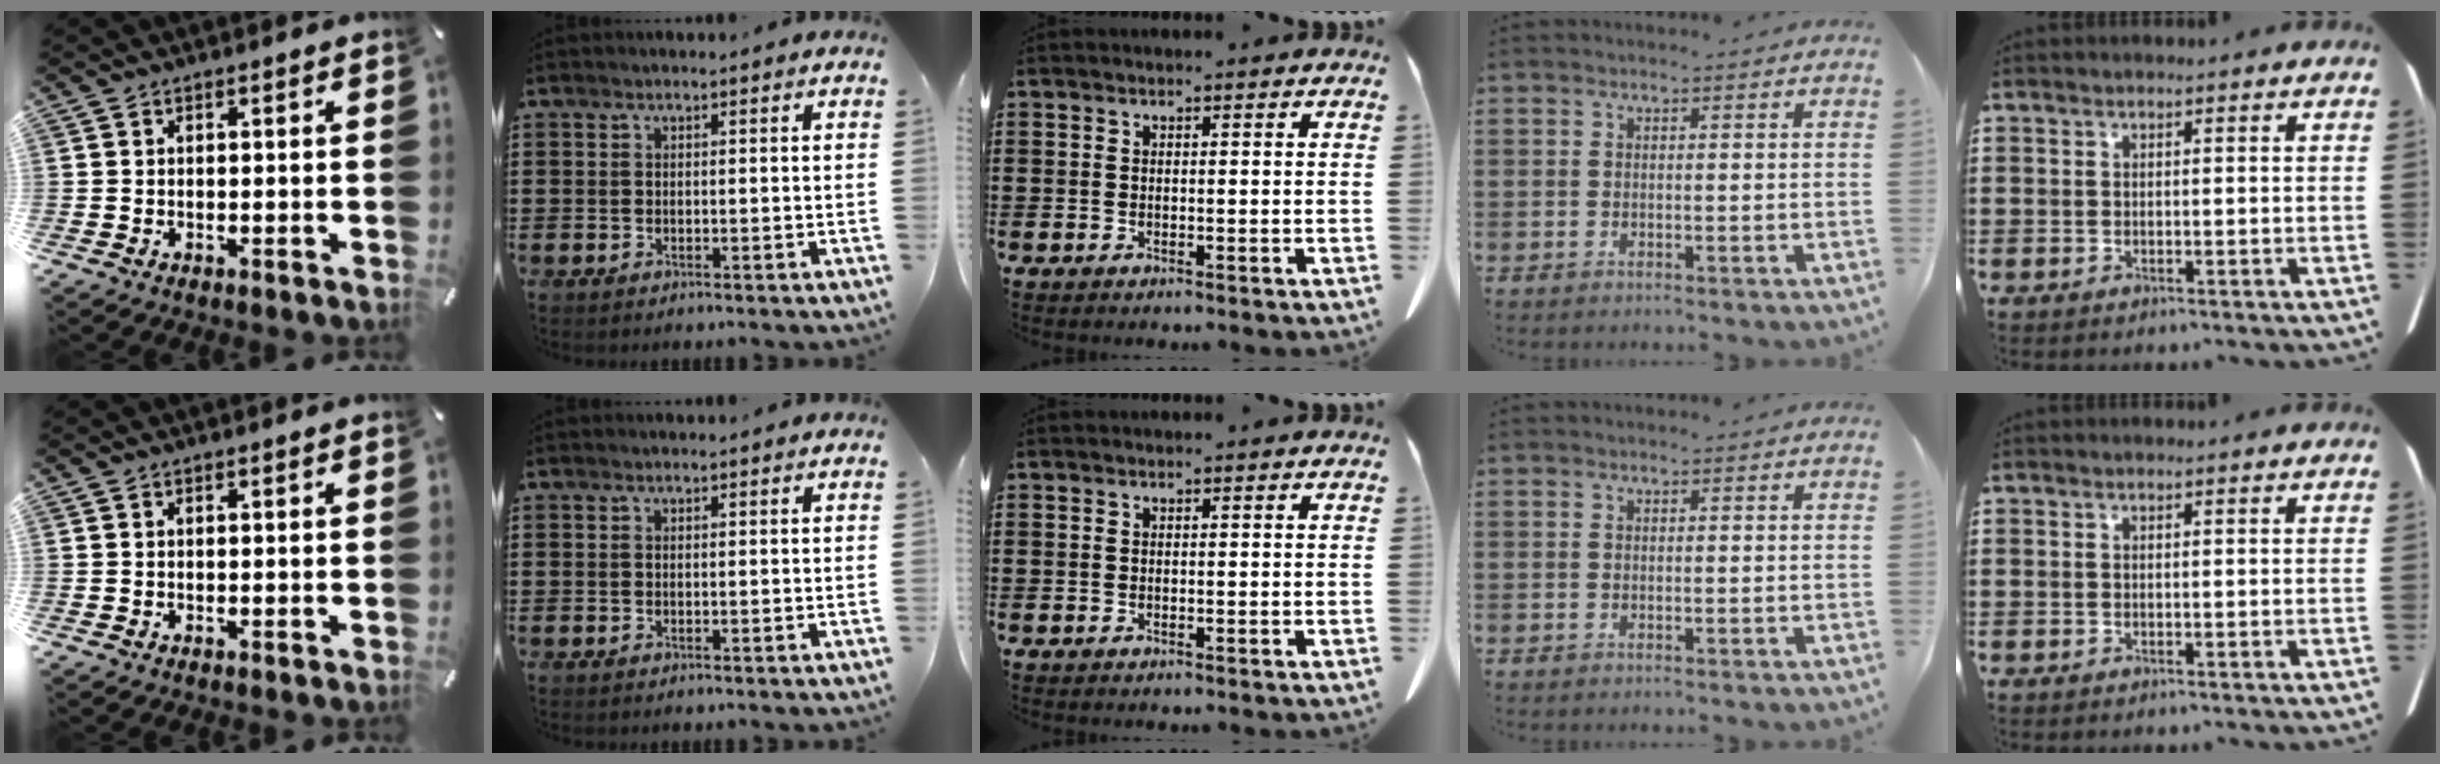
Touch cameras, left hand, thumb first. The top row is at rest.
{}